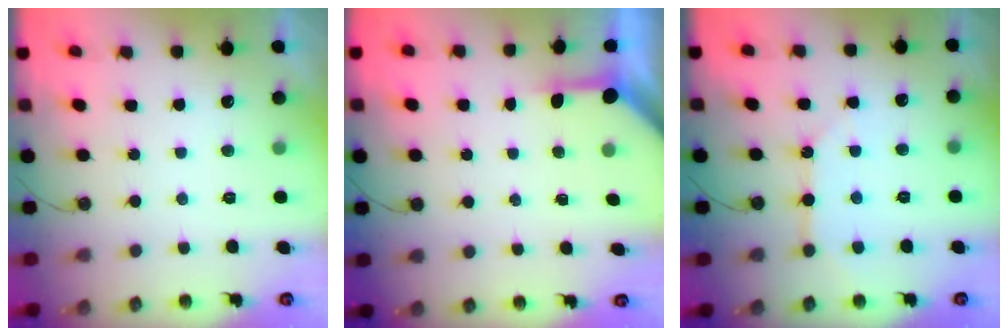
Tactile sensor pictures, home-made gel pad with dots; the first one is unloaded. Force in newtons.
{"total": 3.4, "press": 3.3, "slide": 0.4}
{"total": 8.2, "press": 8.2, "slide": 0.9}